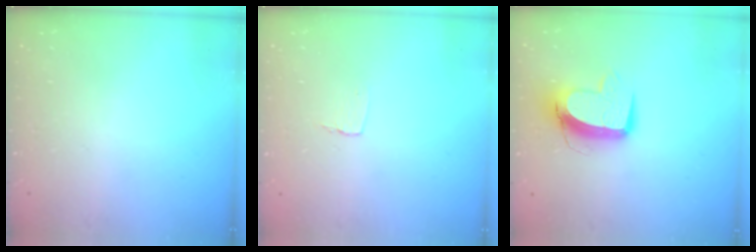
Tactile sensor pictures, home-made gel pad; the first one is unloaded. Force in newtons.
{"total": 3.4, "press": 3.4, "slide": 0.3}
{"total": 11.0, "press": 11.0, "slide": 1.4}